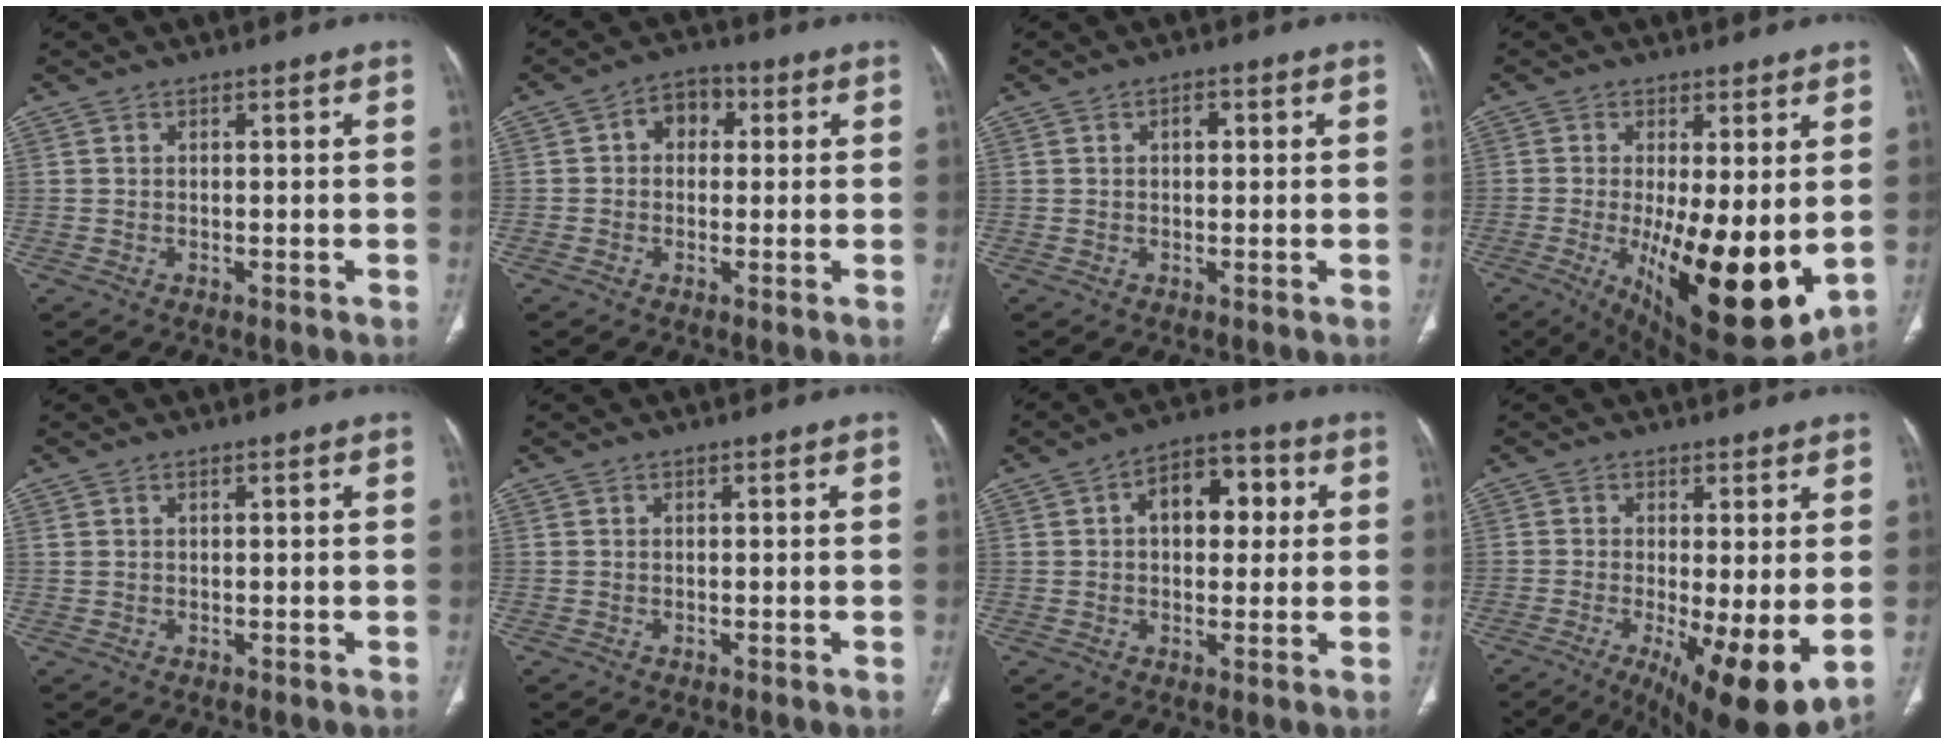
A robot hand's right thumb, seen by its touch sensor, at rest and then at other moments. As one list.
[{"total": 5.5, "force": [0.9, 4.4, 3.2], "torque": [-0.020, 0.013, 0.004]}, {"total": 2.0, "force": [0.6, 1.2, 1.4], "torque": [-0.015, 0.005, 0.008]}, {"total": 18.9, "force": [-2.9, 6.7, 17.5], "torque": [-0.250, -0.040, -0.019]}, {"total": 0.6, "force": [0.5, 0.3, 0.3], "torque": [-0.003, 0.005, 0.011]}, {"total": 0.0}, {"total": 10.4, "force": [2.2, 6.5, 7.8], "torque": [-0.078, 0.022, 0.029]}, {"total": 13.0, "force": [-2.8, 3.7, 12.1], "torque": [-0.186, -0.029, -0.033]}]